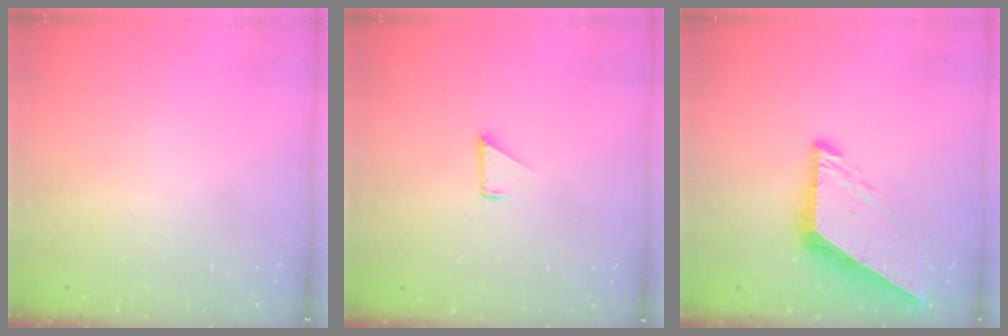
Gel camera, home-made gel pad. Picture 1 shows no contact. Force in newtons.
{"total": 1.4, "press": 1.3, "slide": 0.1}
{"total": 8.6, "press": 8.5, "slide": 1.1}